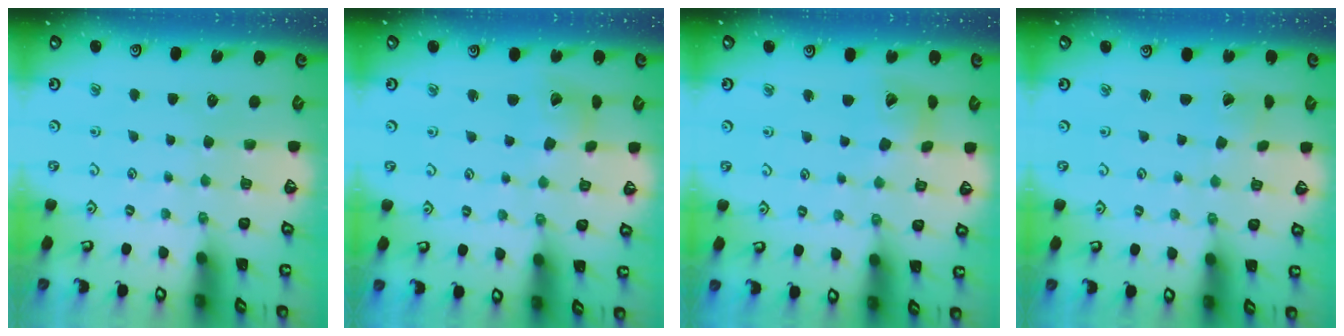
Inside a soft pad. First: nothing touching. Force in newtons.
{"total": 6.6, "press": 6.6, "slide": 0.8}
{"total": 8.8, "press": 8.7, "slide": 1.2}
{"total": 0.0}